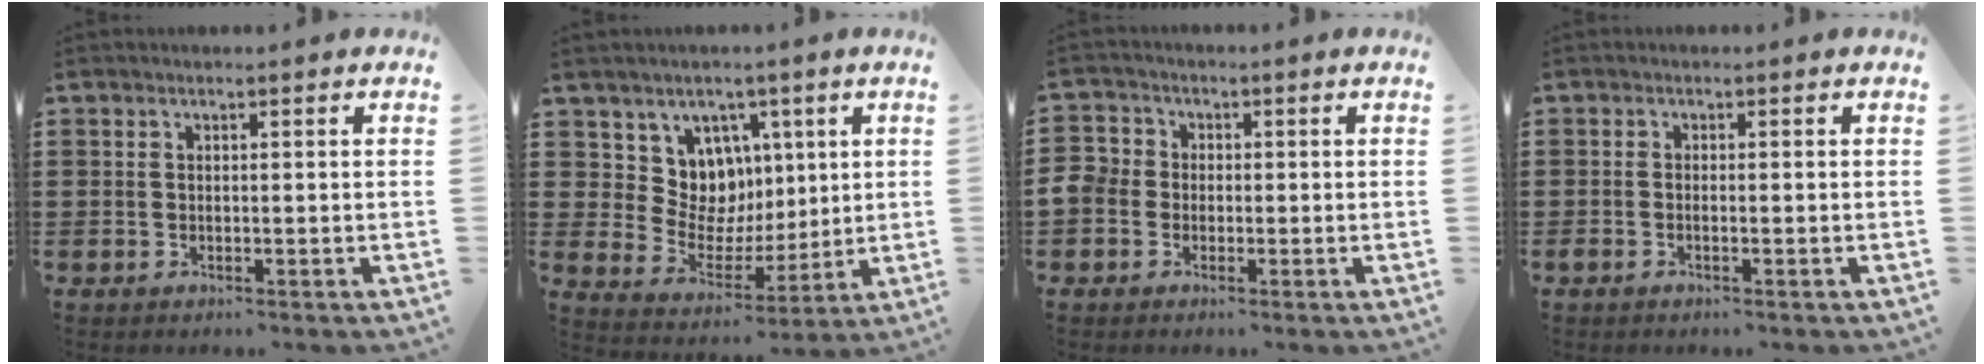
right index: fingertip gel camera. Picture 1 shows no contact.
{"total": 8.5, "force": [3.5, 7.6, 1.7], "torque": [-0.059, -0.034, 0.069]}
{"total": 3.7, "force": [-1.0, 3.3, 1.3], "torque": [-0.057, 0.000, -0.030]}
{"total": 0.6, "force": [-0.4, 0.0, 0.4], "torque": [-0.007, -0.003, -0.008]}